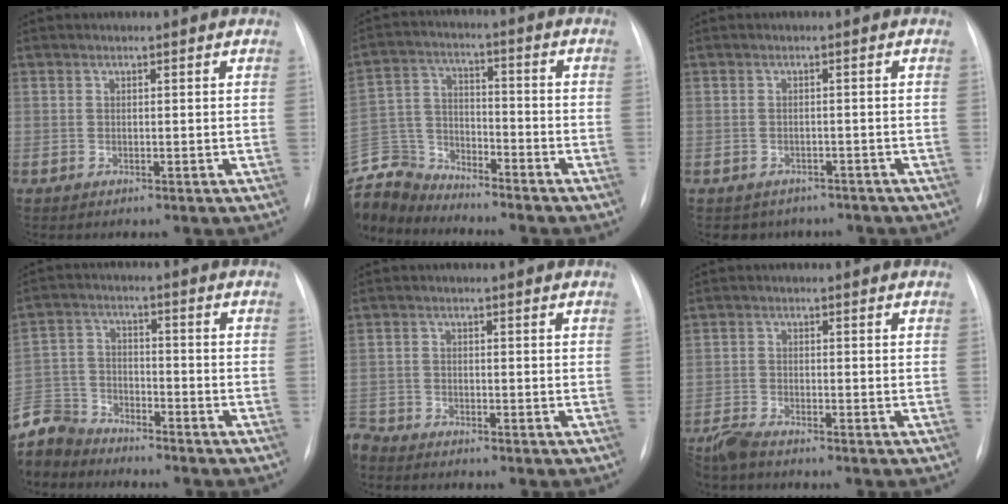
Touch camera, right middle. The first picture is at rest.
{"total": 12.4, "force": [-12.1, 2.3, 1.6], "torque": [-0.038, 0.019, -0.233]}
{"total": 4.8, "force": [-3.9, 2.7, 0.1], "torque": [0.005, 0.013, -0.046]}
{"total": 12.7, "force": [-11.5, 4.8, 2.2], "torque": [-0.070, 0.014, -0.219]}
{"total": 4.2, "force": [-4.0, 1.1, 0.5], "torque": [-0.006, -0.012, -0.078]}
{"total": 3.4, "force": [-3.2, 0.1, 1.2], "torque": [-0.027, -0.014, -0.065]}